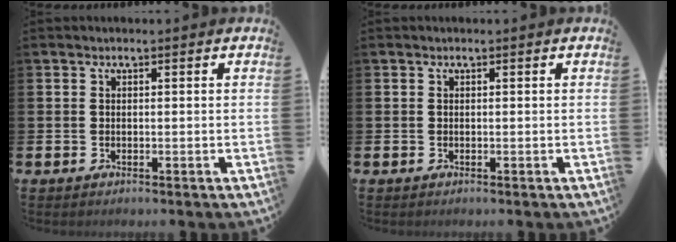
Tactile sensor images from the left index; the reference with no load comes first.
{"total": 0.0}